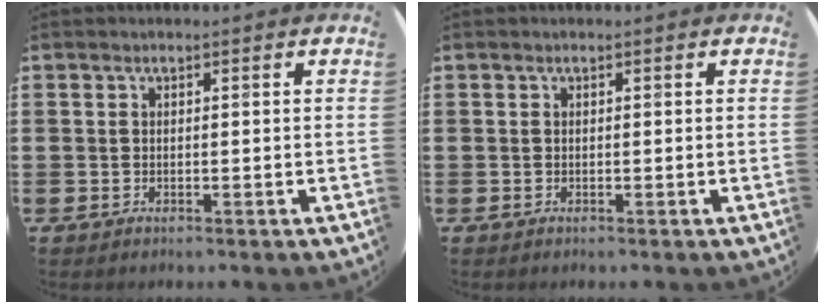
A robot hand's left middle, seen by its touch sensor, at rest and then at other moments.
{"total": 0.0}